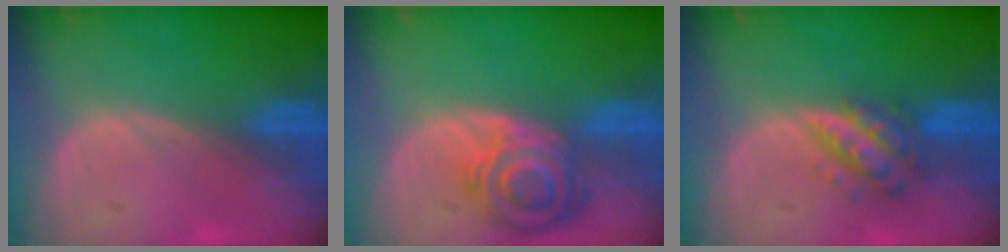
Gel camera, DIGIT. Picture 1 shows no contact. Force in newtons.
{"total": 8.4, "press": 7.4, "slide": 3.9}
{"total": 5.7, "press": 5.2, "slide": 2.3}